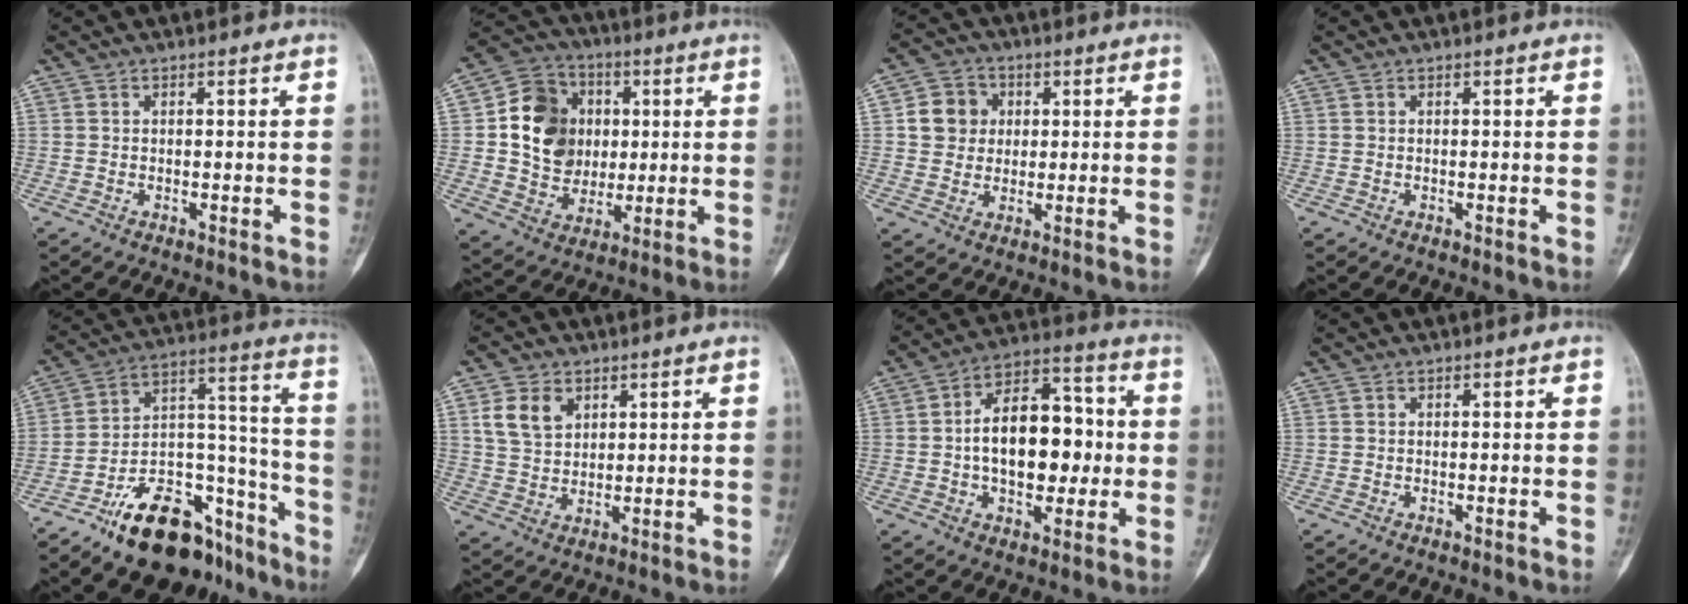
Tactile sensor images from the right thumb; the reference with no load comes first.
{"total": 15.3, "force": [2.0, 12.9, 8.0], "torque": [-0.095, 0.009, 0.039]}
{"total": 7.1, "force": [1.3, 6.4, 2.8], "torque": [-0.017, 0.002, 0.017]}
{"total": 0.0}
{"total": 21.5, "force": [-15.0, 10.4, 11.3], "torque": [-0.143, 0.118, -0.245]}
{"total": 6.9, "force": [3.0, 4.9, 3.9], "torque": [-0.058, -0.008, 0.062]}
{"total": 15.6, "force": [-0.5, 9.5, 12.4], "torque": [-0.151, 0.032, -0.010]}
{"total": 0.0}